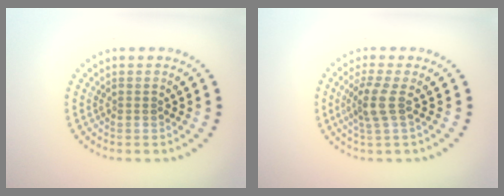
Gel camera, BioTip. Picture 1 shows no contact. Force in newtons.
{"total": 2.6, "press": 2.0, "slide": 1.6}